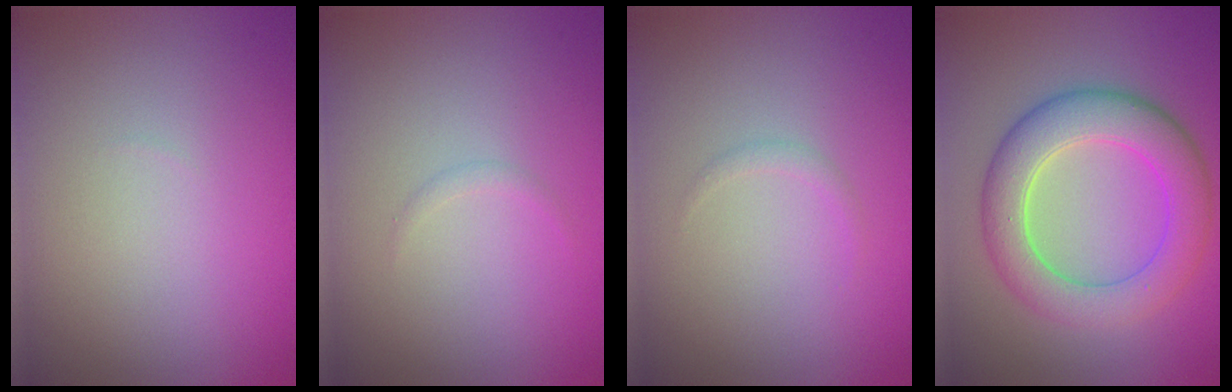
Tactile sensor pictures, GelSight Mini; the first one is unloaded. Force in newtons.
{"total": 0.5, "press": 0.5, "slide": 0.0}
{"total": 0.7, "press": 0.7, "slide": 0.0}
{"total": 6.6, "press": 6.6, "slide": 0.1}